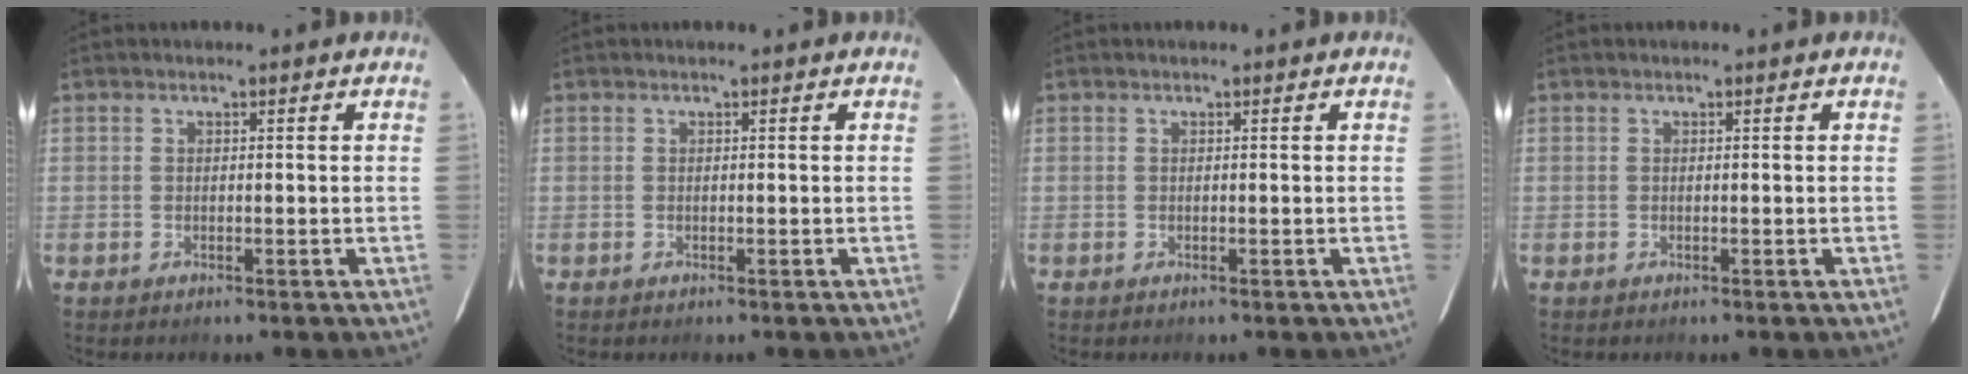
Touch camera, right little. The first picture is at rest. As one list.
[{"total": 0.0}, {"total": 0.0}, {"total": 0.0}]